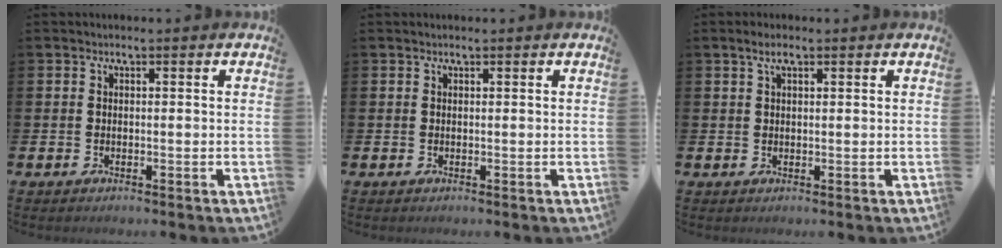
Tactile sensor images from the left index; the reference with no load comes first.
{"total": 0.0}
{"total": 2.0, "force": [1.2, 0.7, 1.4], "torque": [-0.015, 0.000, 0.017]}